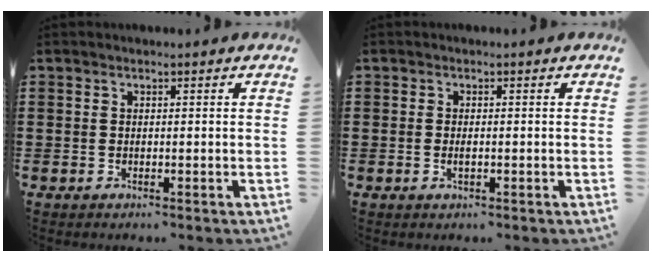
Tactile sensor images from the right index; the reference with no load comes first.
{"total": 1.1, "force": [-0.2, 0.4, 1.1], "torque": [-0.018, 0.000, -0.003]}